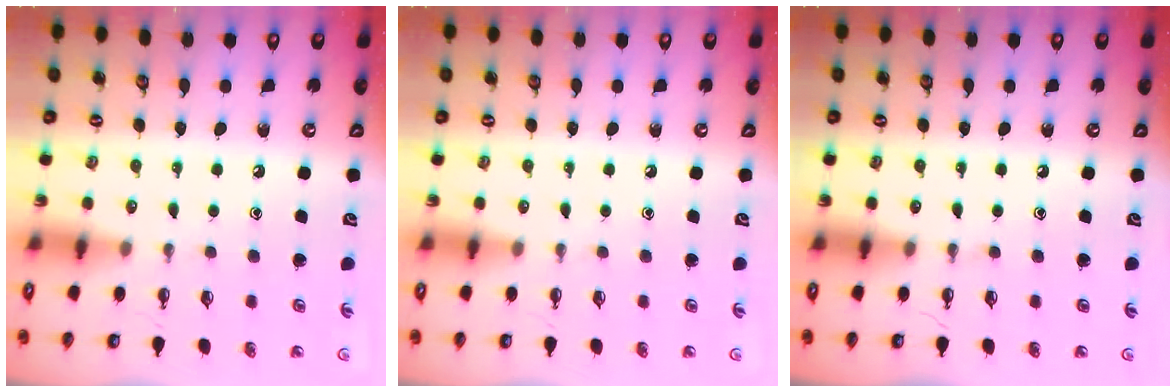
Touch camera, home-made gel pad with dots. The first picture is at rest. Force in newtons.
{"total": 0.0}
{"total": 0.0}